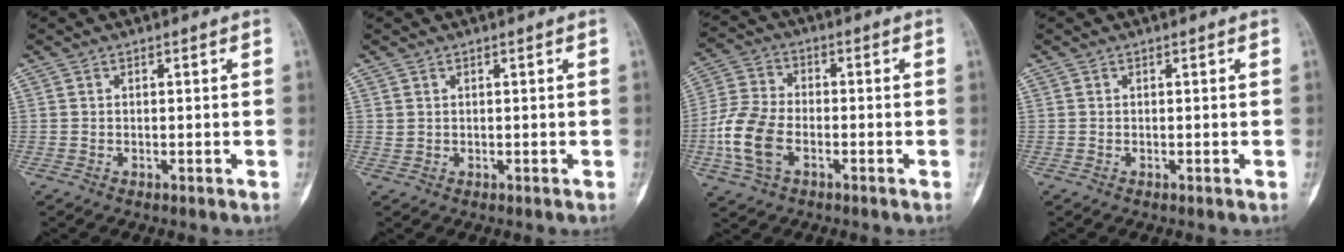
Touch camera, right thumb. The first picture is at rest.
{"total": 0.7, "force": [0.4, 0.5, 0.3], "torque": [-0.001, -0.001, 0.009]}
{"total": 10.7, "force": [-3.2, 6.5, 7.9], "torque": [-0.174, 0.016, -0.068]}
{"total": 0.0}